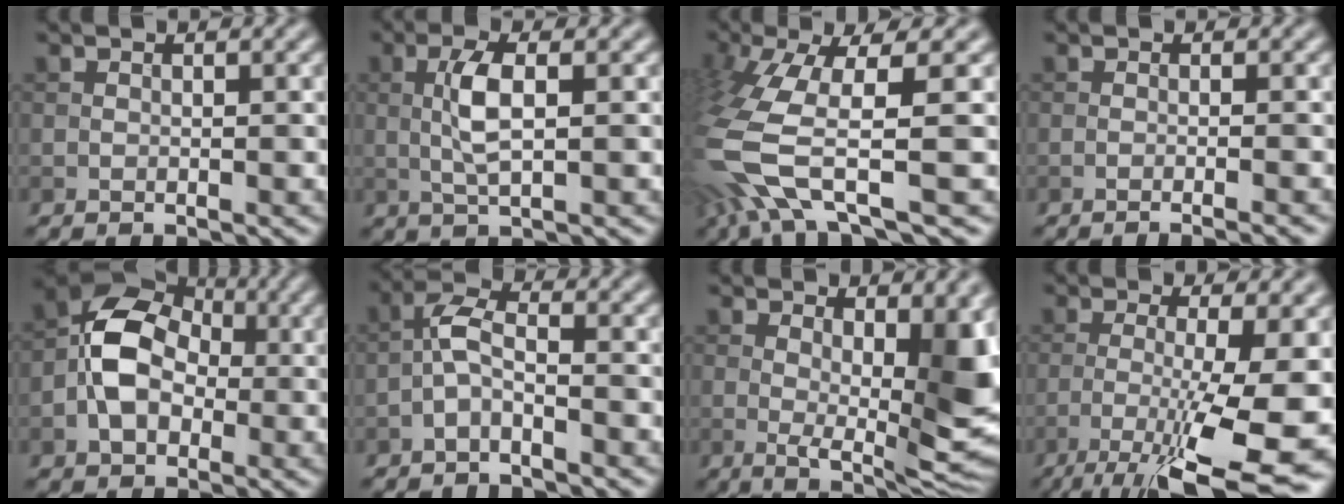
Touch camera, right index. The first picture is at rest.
{"total": 3.7, "force": [0.2, 1.1, 3.5], "torque": [-0.076, 0.005, 0.004]}
{"total": 10.3, "force": [-3.0, 3.6, 9.2], "torque": [-0.214, -0.021, -0.053]}
{"total": 2.6, "force": [-0.9, 0.8, 2.3], "torque": [-0.011, 0.001, -0.020]}
{"total": 7.1, "force": [-1.0, 5.2, 4.7], "torque": [-0.080, 0.010, -0.029]}
{"total": 2.7, "force": [-1.2, 1.0, 2.2], "torque": [-0.048, 0.010, -0.033]}
{"total": 10.7, "force": [1.4, 4.0, 9.9], "torque": [-0.133, -0.015, 0.028]}
{"total": 11.7, "force": [-4.4, 2.4, 10.6], "torque": [-0.168, -0.017, -0.064]}